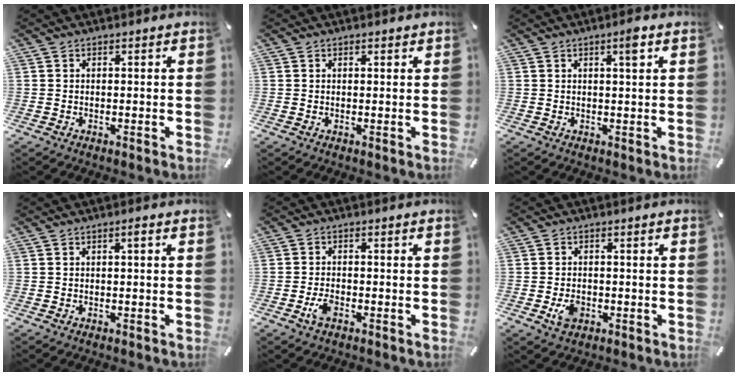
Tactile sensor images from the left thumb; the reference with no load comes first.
{"total": 0.5, "force": [0.3, 0.4, 0.2], "torque": [-0.003, 0.002, 0.005]}
{"total": 2.9, "force": [1.4, 0.4, 2.6], "torque": [-0.038, -0.003, 0.018]}
{"total": 0.9, "force": [0.1, 0.1, 0.9], "torque": [-0.018, 0.002, 0.001]}
{"total": 3.1, "force": [-1.5, 1.6, 2.2], "torque": [-0.050, 0.002, -0.030]}
{"total": 3.8, "force": [-1.1, 2.7, 2.4], "torque": [-0.045, -0.003, -0.022]}